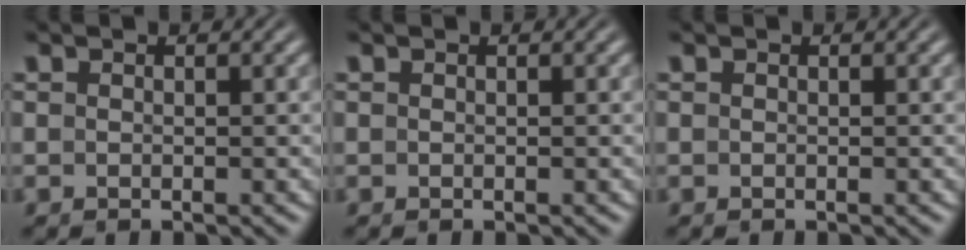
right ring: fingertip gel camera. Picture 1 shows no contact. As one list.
[{"total": 0.0}, {"total": 0.0}]